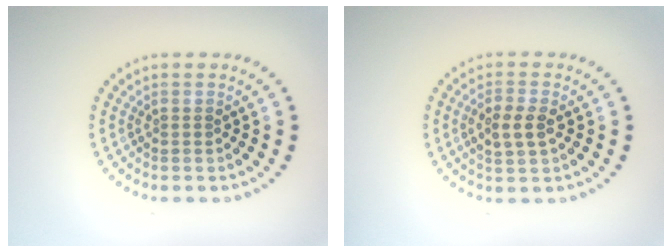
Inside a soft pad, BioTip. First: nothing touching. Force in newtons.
{"total": 2.6, "press": 2.6, "slide": 0.3}